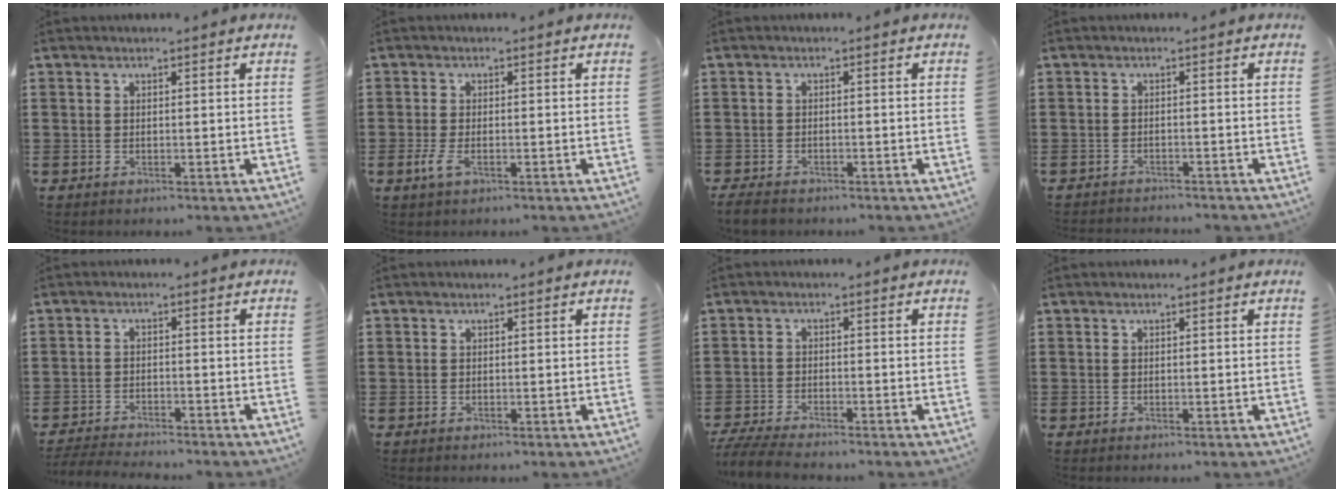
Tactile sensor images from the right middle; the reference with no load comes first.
{"total": 2.7, "force": [-1.1, 1.2, 2.1], "torque": [-0.068, -0.010, -0.028]}
{"total": 1.8, "force": [-1.7, 0.7, 0.5], "torque": [-0.019, 0.000, -0.037]}
{"total": 1.6, "force": [-1.6, 0.1, -0.1], "torque": [-0.003, 0.002, -0.036]}
{"total": 3.2, "force": [-3.2, 0.2, 0.2], "torque": [-0.014, -0.003, -0.070]}
{"total": 0.7, "force": [-0.1, 0.7, 0.0], "torque": [0.000, 0.005, -0.003]}
{"total": 3.9, "force": [-3.8, 0.4, 1.1], "torque": [-0.039, -0.009, -0.082]}
{"total": 0.0}